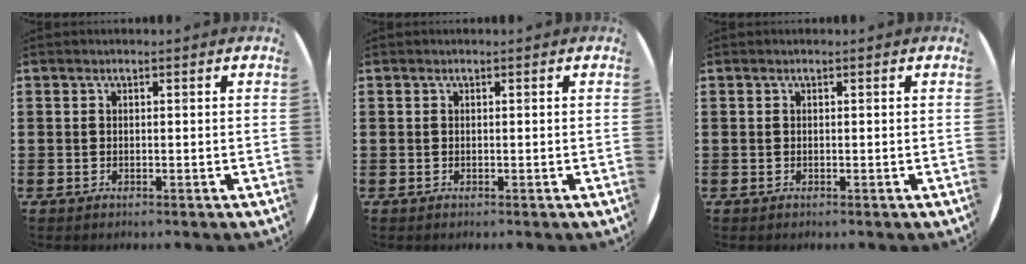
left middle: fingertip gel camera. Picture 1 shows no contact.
{"total": 0.0}
{"total": 0.0}